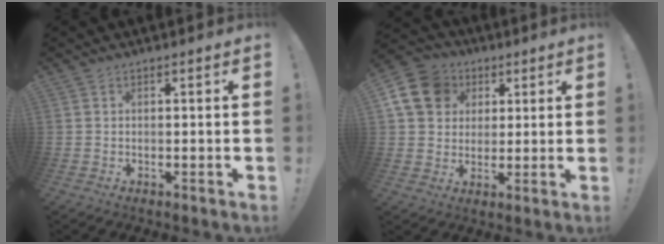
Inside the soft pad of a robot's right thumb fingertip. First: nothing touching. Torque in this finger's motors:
{"motor_torque": [1.05, 1.24, 0.27, -0.17, 0.20]}